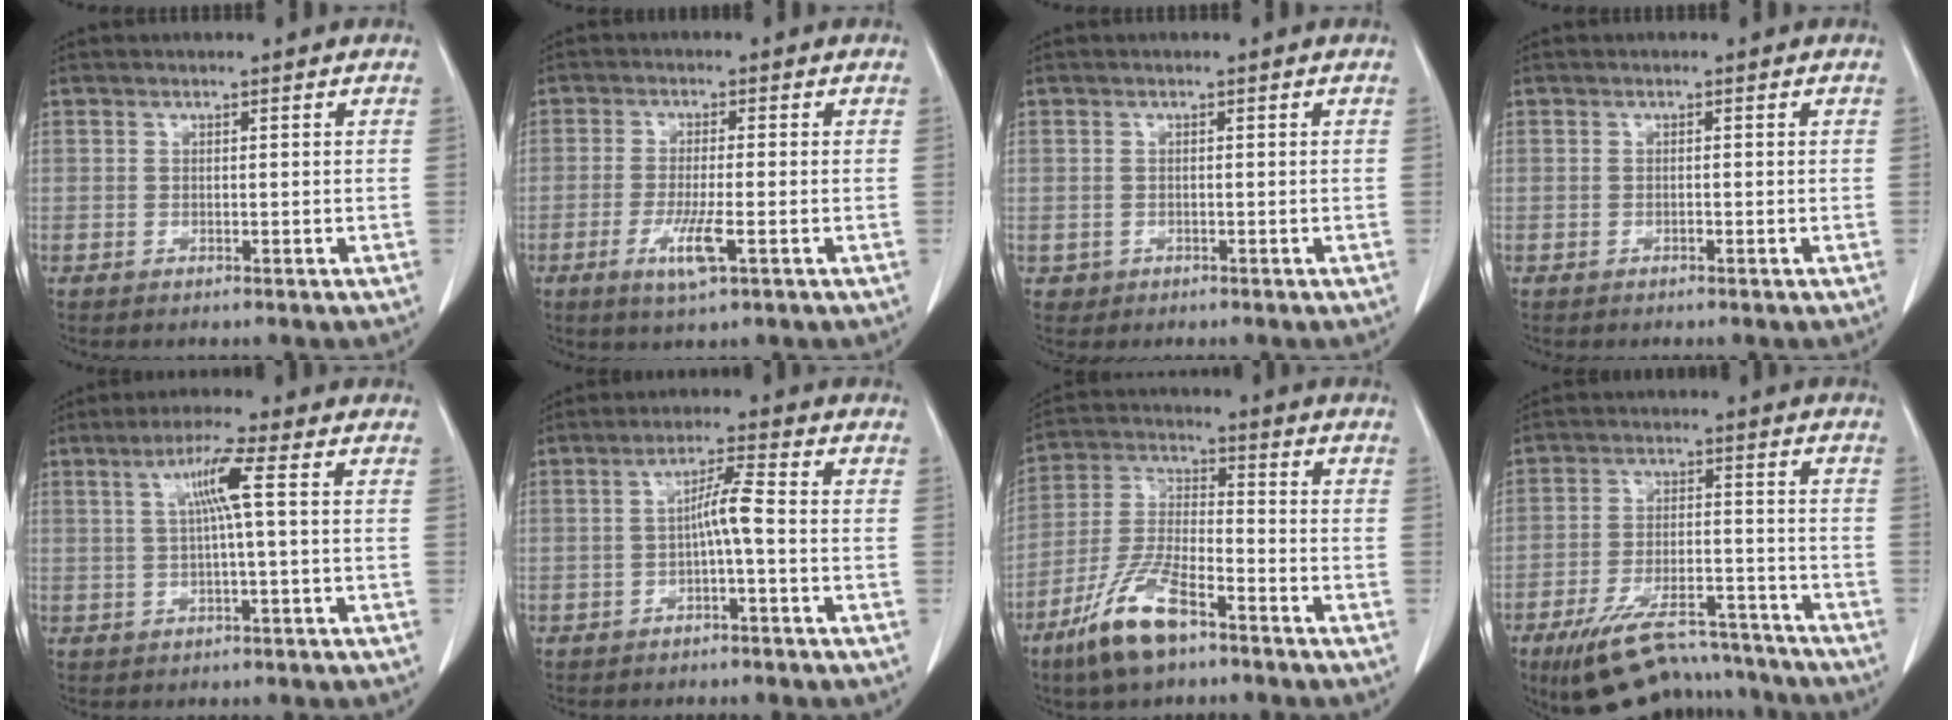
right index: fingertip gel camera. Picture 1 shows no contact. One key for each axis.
{"total": 5.4, "fx": -2.1, "fy": 0.4, "fz": 5.0, "tx": -0.097, "ty": -0.012, "tz": -0.037}
{"total": 1.2, "fx": -0.4, "fy": 1.1, "fz": 0.0, "tx": 0.001, "ty": 0.007, "tz": -0.002}
{"total": 0.0}
{"total": 5.3, "fx": 1.0, "fy": -0.7, "fz": 5.2, "tx": -0.095, "ty": 0.011, "tz": 0.021}
{"total": 4.2, "fx": -0.9, "fy": -0.1, "fz": 4.1, "tx": -0.072, "ty": 0.013, "tz": -0.013}
{"total": 11.5, "fx": -7.5, "fy": 3.1, "fz": 8.2, "tx": -0.177, "ty": -0.013, "tz": -0.144}
{"total": 16.3, "fx": -14.4, "fy": 4.6, "fz": 6.0, "tx": -0.104, "ty": 0.017, "tz": -0.215}